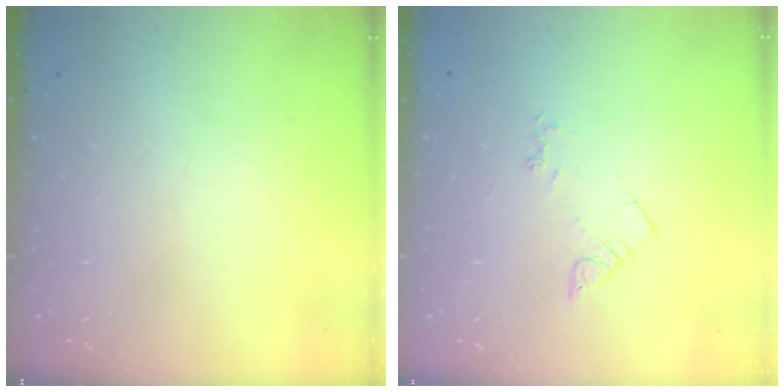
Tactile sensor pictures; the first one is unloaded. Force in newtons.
{"total": 2.3, "press": 2.3, "slide": 0.3}